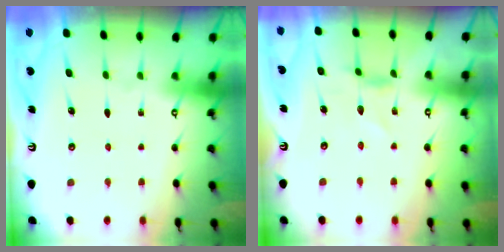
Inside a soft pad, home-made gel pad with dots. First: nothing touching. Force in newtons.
{"total": 1.7, "press": 1.7, "slide": 0.1}